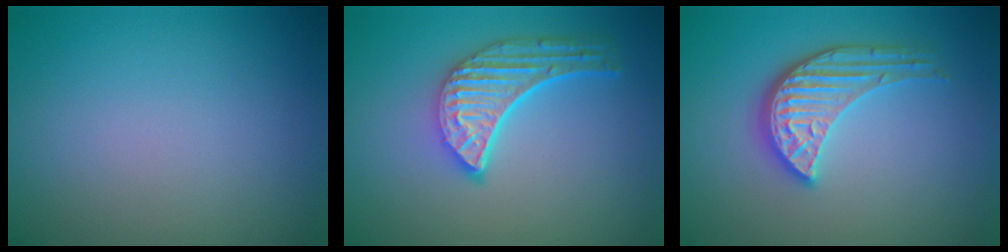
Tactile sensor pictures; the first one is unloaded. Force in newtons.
{"total": 5.1, "press": 3.9, "slide": 3.2}
{"total": 4.1, "press": 3.5, "slide": 2.2}